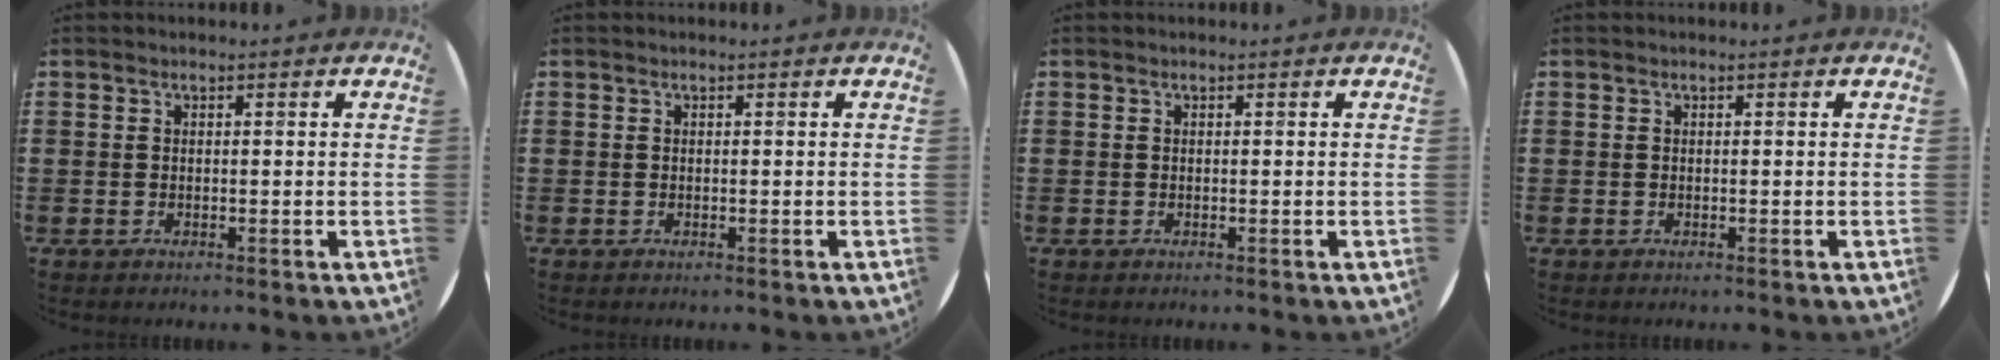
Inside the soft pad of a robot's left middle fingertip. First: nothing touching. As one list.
[{"total": 0.0}, {"total": 0.0}, {"total": 0.0}]